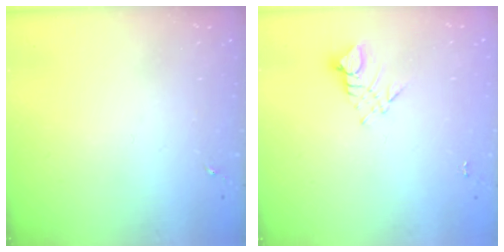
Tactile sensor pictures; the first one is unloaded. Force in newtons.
{"total": 4.2, "press": 4.2, "slide": 0.2}